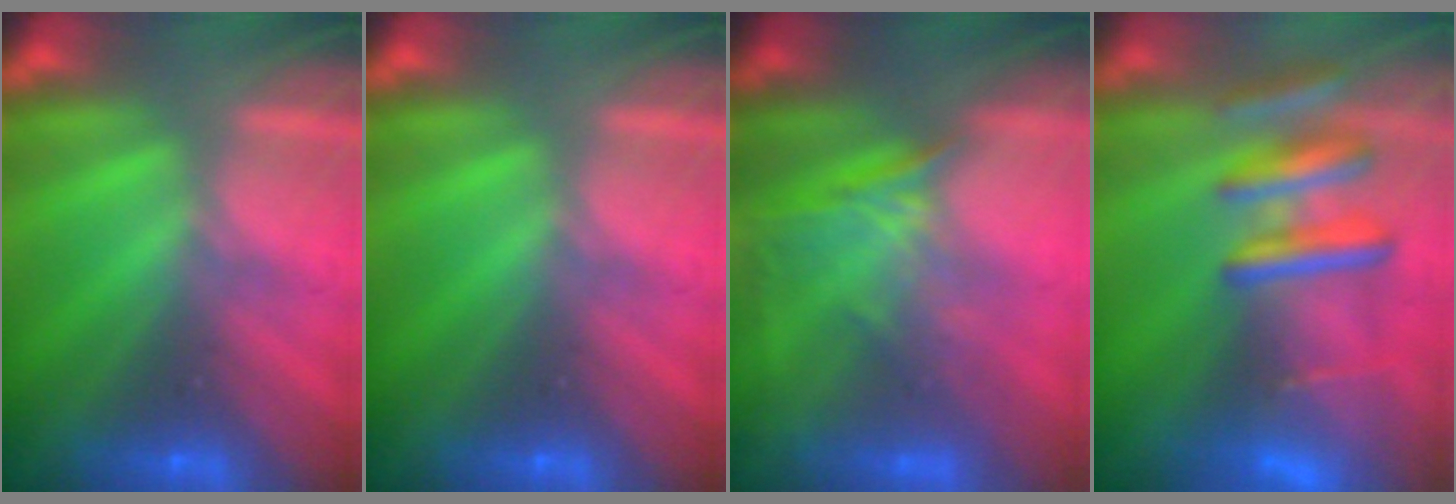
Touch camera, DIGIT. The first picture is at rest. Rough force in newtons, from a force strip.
{"total": 0.0}
{"total": 1.3}
{"total": 9.6}